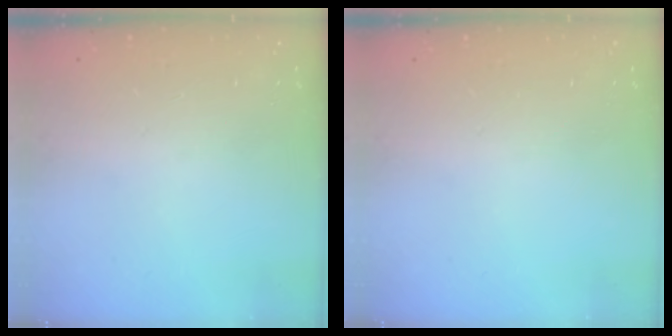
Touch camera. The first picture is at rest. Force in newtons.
{"total": 0.0}